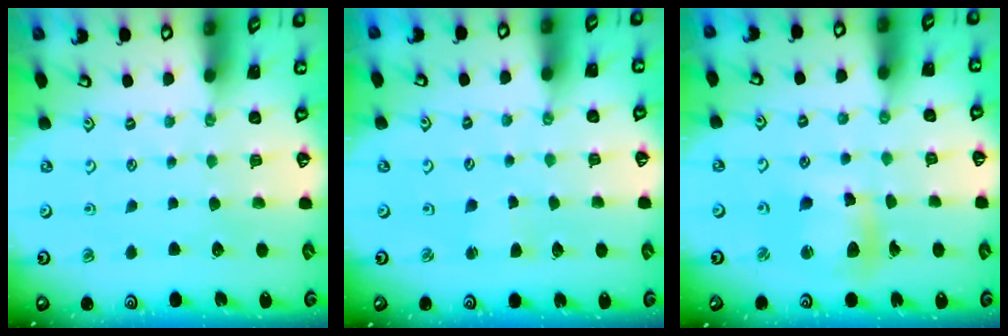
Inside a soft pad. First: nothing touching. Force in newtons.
{"total": 1.7, "press": 1.6, "slide": 0.2}
{"total": 10.8, "press": 10.7, "slide": 1.5}